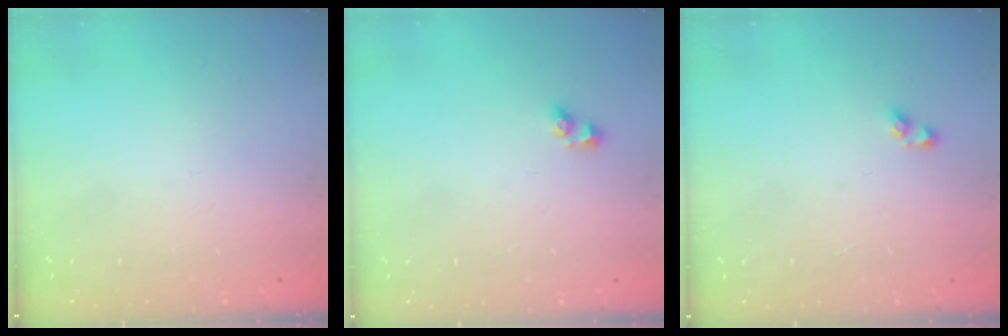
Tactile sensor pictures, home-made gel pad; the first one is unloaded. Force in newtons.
{"total": 4.0, "press": 4.0, "slide": 0.3}
{"total": 2.9, "press": 2.9, "slide": 0.2}